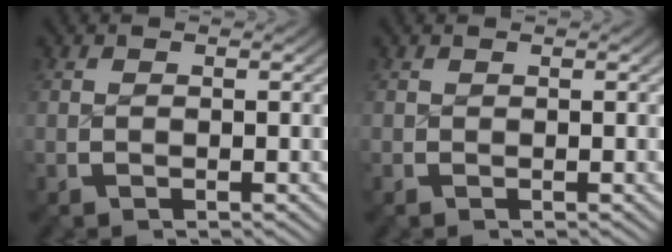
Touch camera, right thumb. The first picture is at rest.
{"total": 0.6, "force": [0.3, -0.2, -0.4], "torque": [0.016, 0.005, 0.004]}